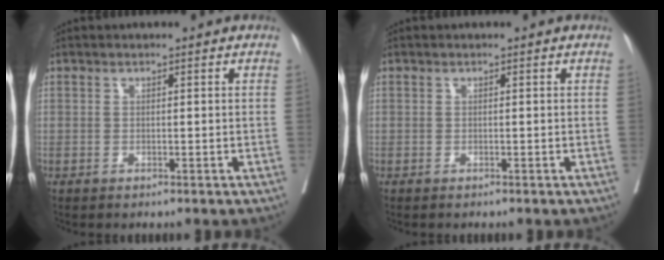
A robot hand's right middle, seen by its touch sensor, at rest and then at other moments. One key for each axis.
{"total": 1.1, "fx": -0.8, "fy": -0.4, "fz": 0.6, "tx": -0.001, "ty": 0.004, "tz": -0.009}